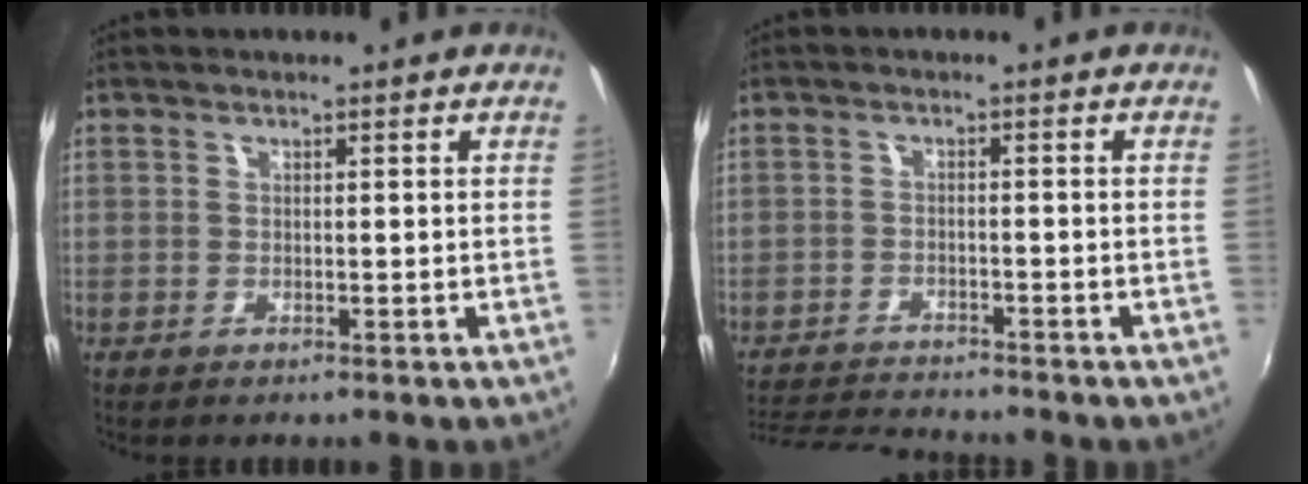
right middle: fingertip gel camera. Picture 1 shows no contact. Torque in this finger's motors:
{"motor_torque": [0.00, -0.21, 0.06, 0.02]}